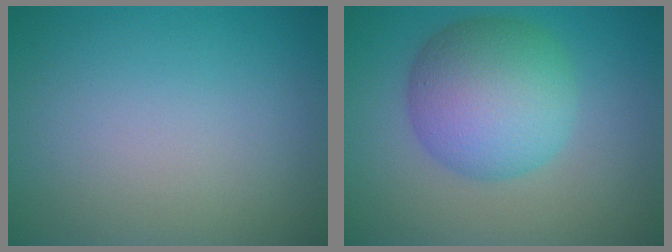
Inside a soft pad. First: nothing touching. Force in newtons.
{"total": 7.9, "press": 7.9, "slide": 0.1}